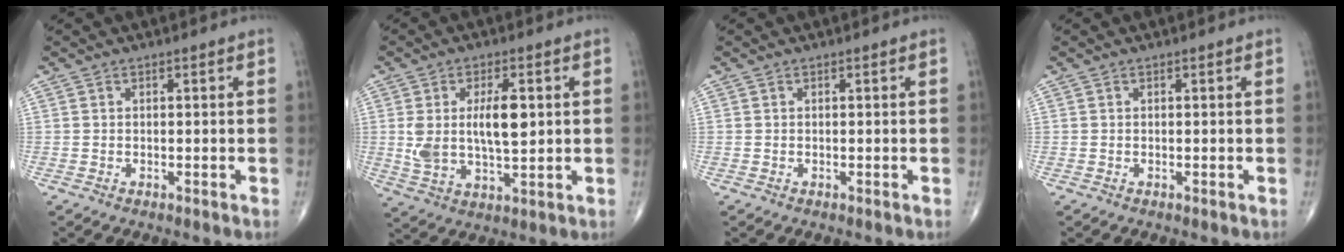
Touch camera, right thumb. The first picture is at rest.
{"total": 10.7, "force": [1.6, 4.8, 9.4], "torque": [-0.174, -0.004, 0.035]}
{"total": 0.0}
{"total": 0.0}